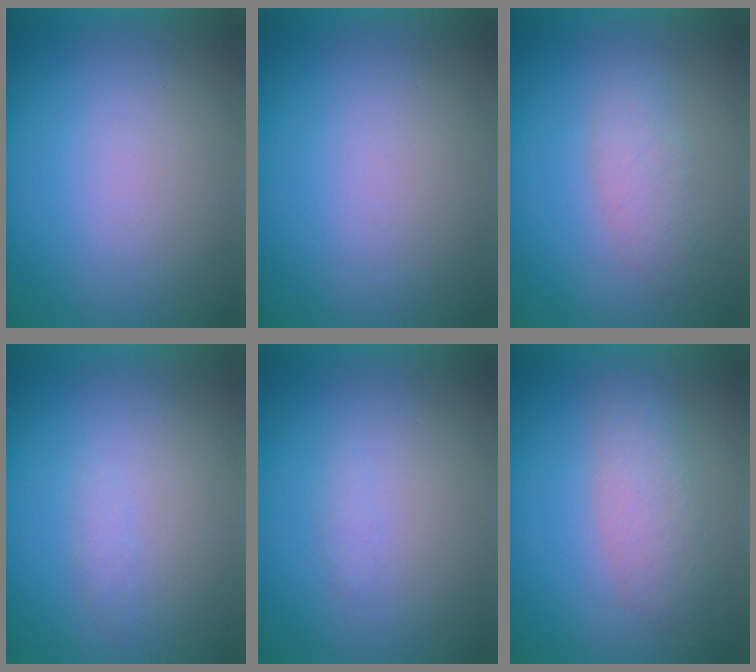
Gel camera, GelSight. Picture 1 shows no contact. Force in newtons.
{"total": 0.0}
{"total": 2.7}
{"total": 1.2}
{"total": 1.0}
{"total": 3.6}